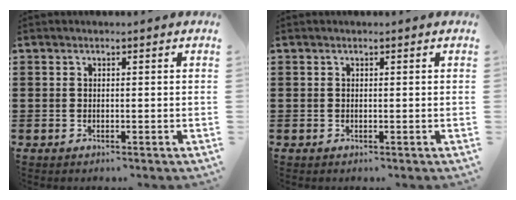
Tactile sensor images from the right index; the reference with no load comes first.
{"total": 0.0}